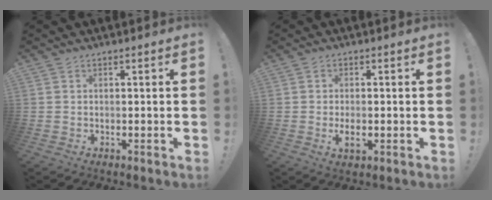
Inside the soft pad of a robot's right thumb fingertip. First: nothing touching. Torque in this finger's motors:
{"motor_torque": [0.20, -0.38, -0.08, 0.27, 0.03]}